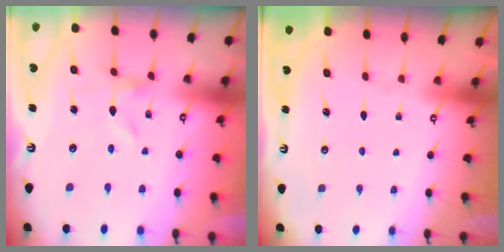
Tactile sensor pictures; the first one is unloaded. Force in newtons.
{"total": 0.0}